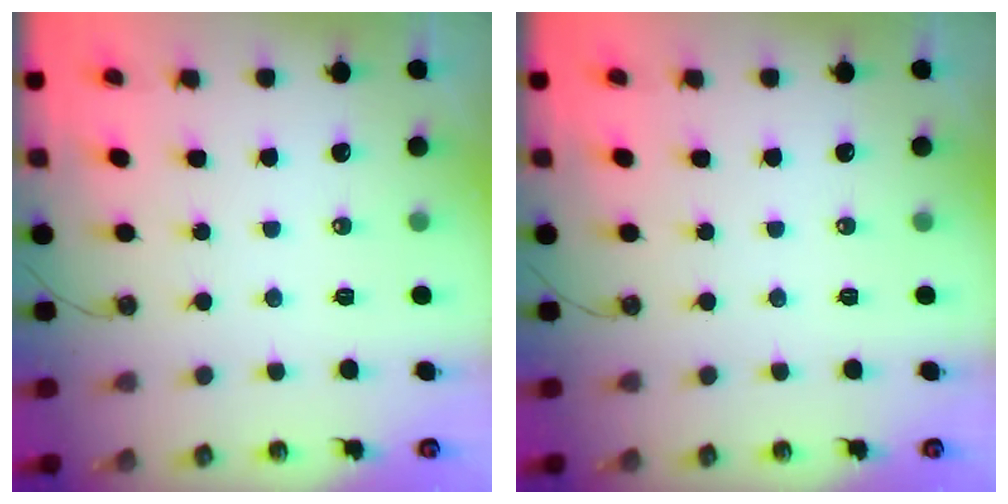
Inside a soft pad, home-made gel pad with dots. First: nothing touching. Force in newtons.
{"total": 0.0}